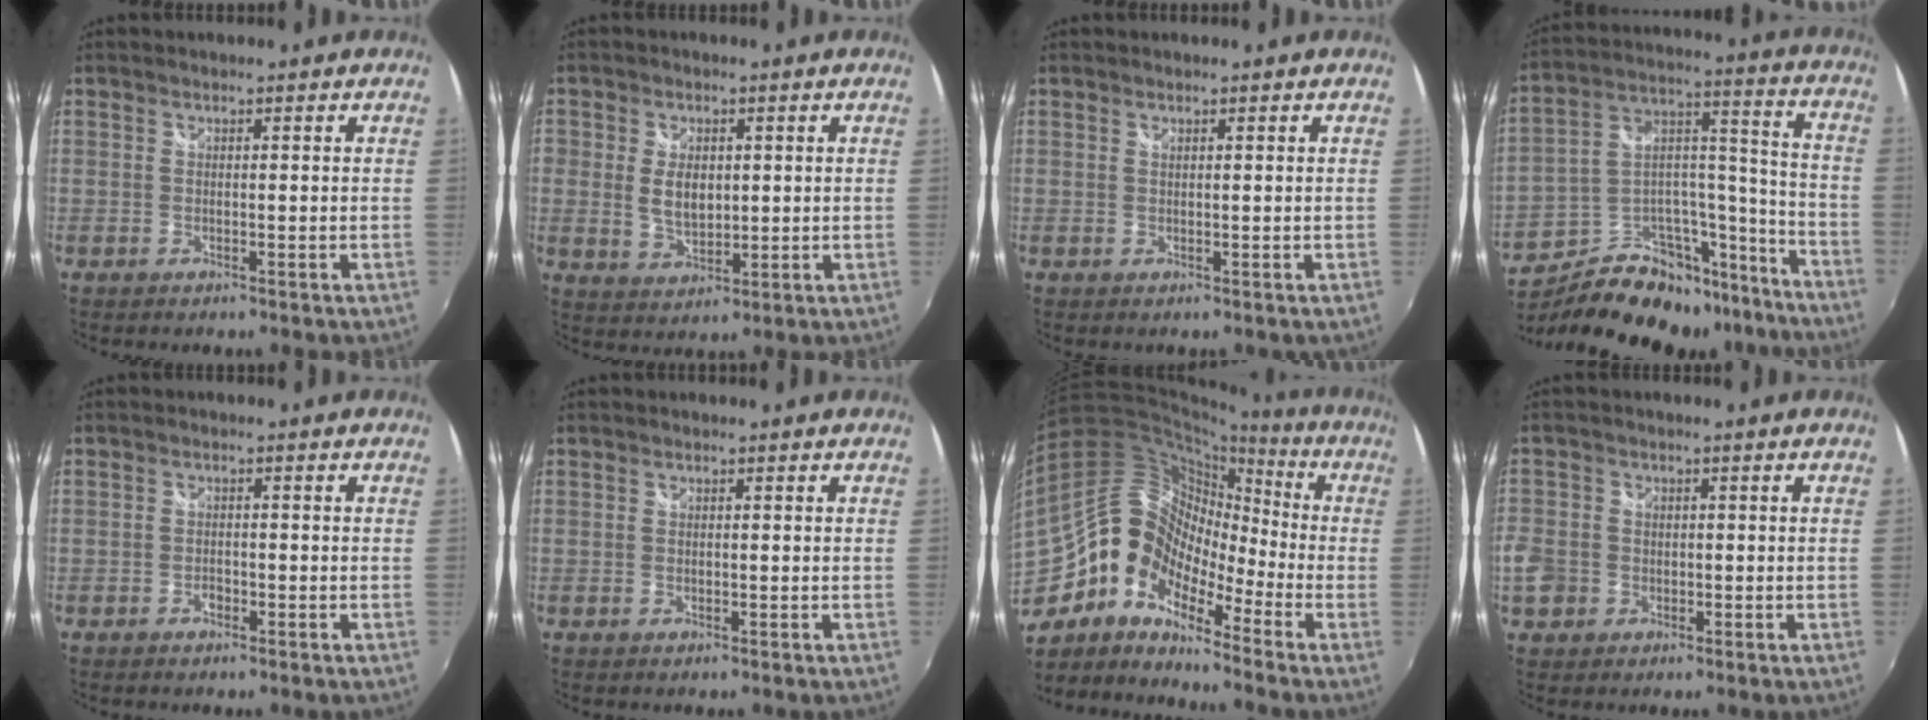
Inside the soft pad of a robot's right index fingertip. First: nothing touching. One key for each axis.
{"total": 5.8, "fx": 0.5, "fy": 4.0, "fz": 4.2, "tx": -0.083, "ty": 0.000, "tz": 0.013}
{"total": 0.0}
{"total": 23.0, "fx": -16.4, "fy": 12.8, "fz": 9.9, "tx": -0.188, "ty": 0.074, "tz": -0.236}
{"total": 1.4, "fx": -0.9, "fy": 0.9, "fz": 0.6, "tx": -0.012, "ty": 0.001, "tz": -0.014}
{"total": 0.0}
{"total": 17.5, "fx": -9.2, "fy": 11.2, "fz": 9.8, "tx": -0.193, "ty": 0.004, "tz": -0.197}
{"total": 7.2, "fx": -1.8, "fy": 6.6, "fz": 2.4, "tx": -0.077, "ty": 0.011, "tz": -0.033}